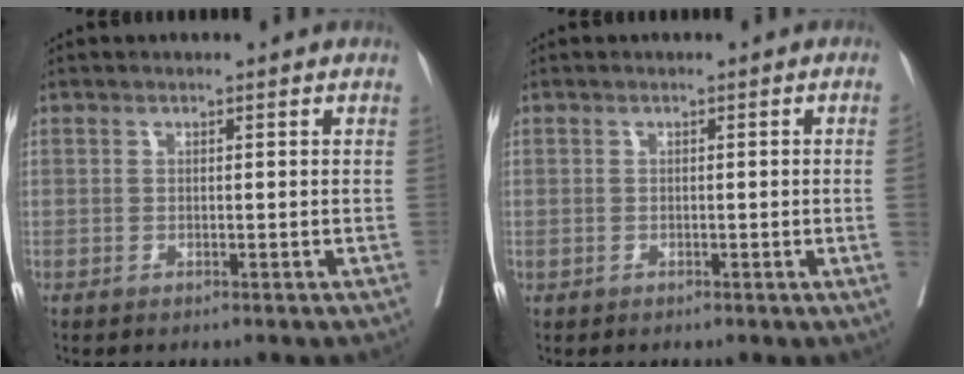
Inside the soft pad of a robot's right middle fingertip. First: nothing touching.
{"total": 1.5, "force": [-0.2, -0.4, 1.4], "torque": [-0.020, 0.002, -0.003]}